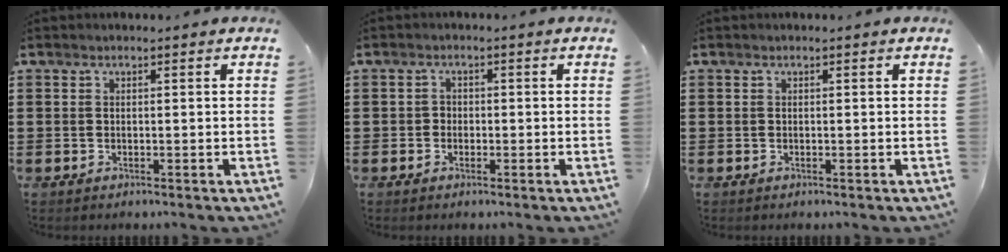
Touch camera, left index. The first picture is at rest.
{"total": 1.3, "force": [-0.7, 1.1, 0.3], "torque": [-0.010, 0.004, -0.016]}
{"total": 0.0}